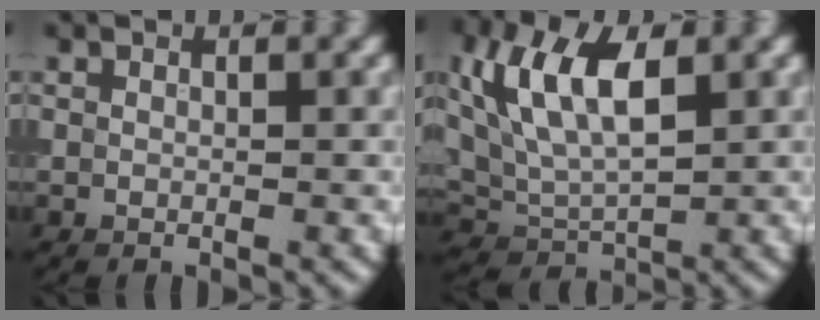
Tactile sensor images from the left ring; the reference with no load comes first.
{"total": 7.3, "force": [2.1, 3.7, 5.9], "torque": [-0.116, 0.009, 0.037]}